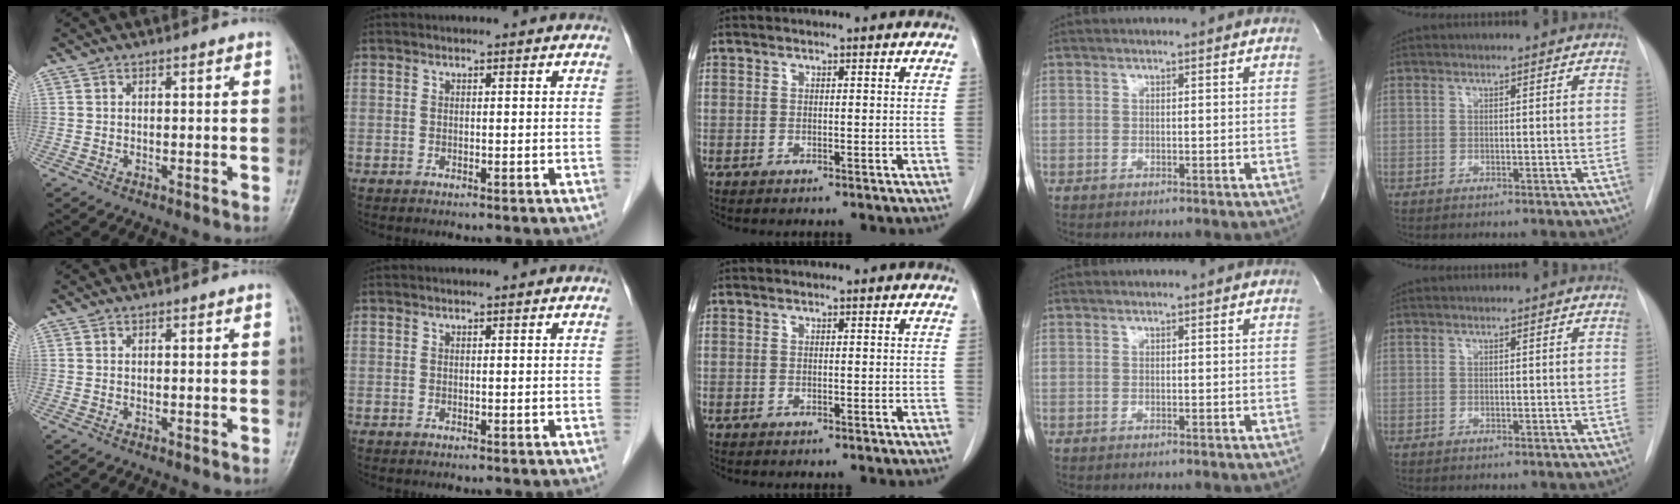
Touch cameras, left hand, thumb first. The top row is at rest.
{}